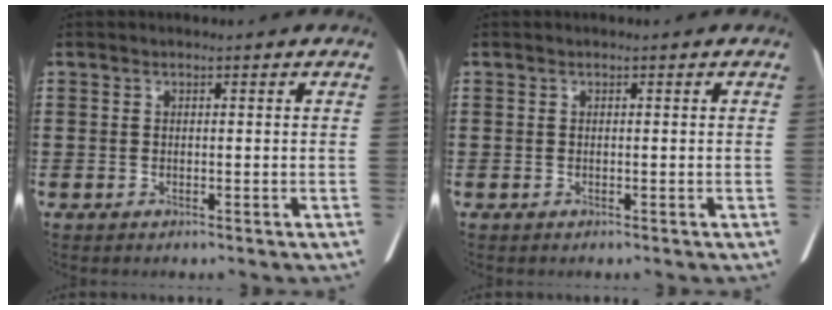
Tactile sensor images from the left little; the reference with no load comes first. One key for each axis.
{"total": 0.0}